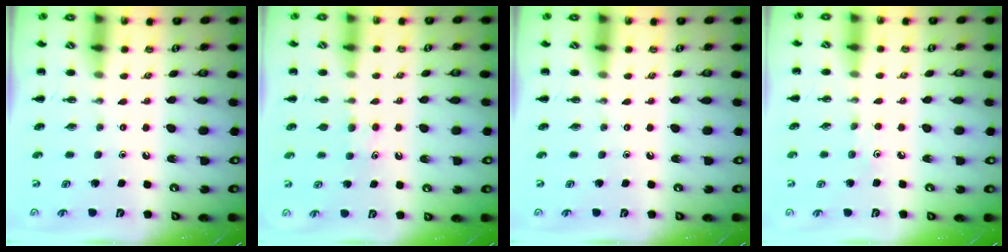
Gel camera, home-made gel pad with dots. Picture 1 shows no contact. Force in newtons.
{"total": 5.8, "press": 5.5, "slide": 1.7}
{"total": 0.0}
{"total": 2.8, "press": 2.7, "slide": 0.8}